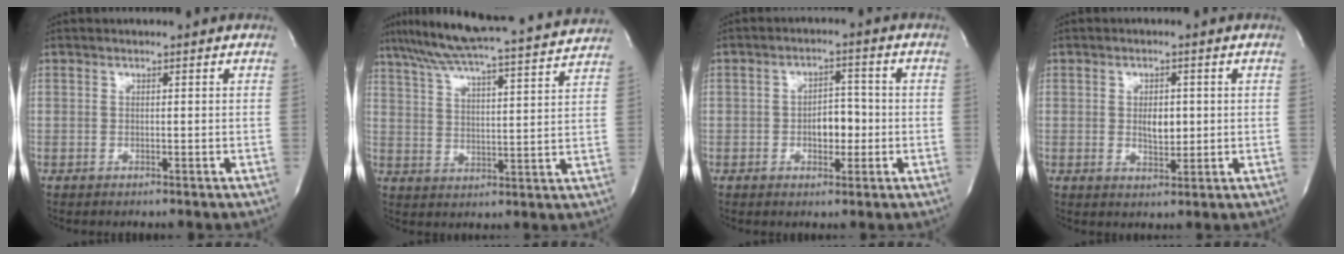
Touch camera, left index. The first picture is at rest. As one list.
[{"total": 22.0, "force": [19.8, 0.2, 9.7], "torque": [-0.167, -0.005, 0.274]}, {"total": 4.7, "force": [-1.4, 2.5, 3.7], "torque": [-0.053, 0.007, -0.020]}, {"total": 3.5, "force": [-0.2, 1.8, 3.0], "torque": [-0.048, -0.008, 0.002]}]